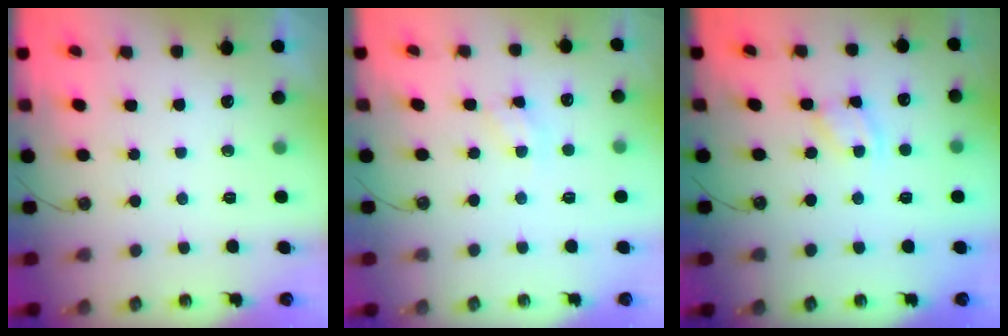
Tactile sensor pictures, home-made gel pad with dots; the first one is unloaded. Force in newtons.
{"total": 4.0, "press": 3.9, "slide": 0.6}
{"total": 2.7, "press": 2.7, "slide": 0.4}